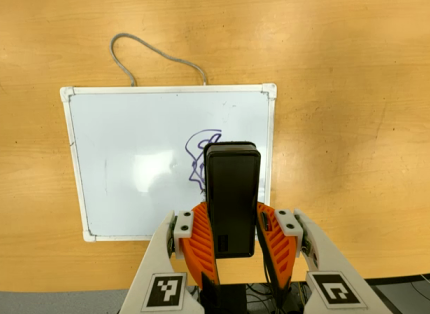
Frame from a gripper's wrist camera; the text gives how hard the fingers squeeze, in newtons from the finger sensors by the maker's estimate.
{"total": 7.3, "left": 6.1, "right": 8.4}